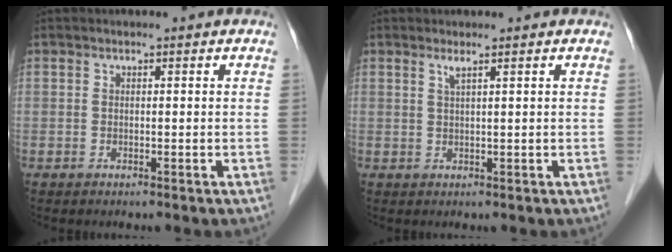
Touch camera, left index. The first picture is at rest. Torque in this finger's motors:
{"motor_torque": [0.07, -0.05, 0.13, 0.03]}